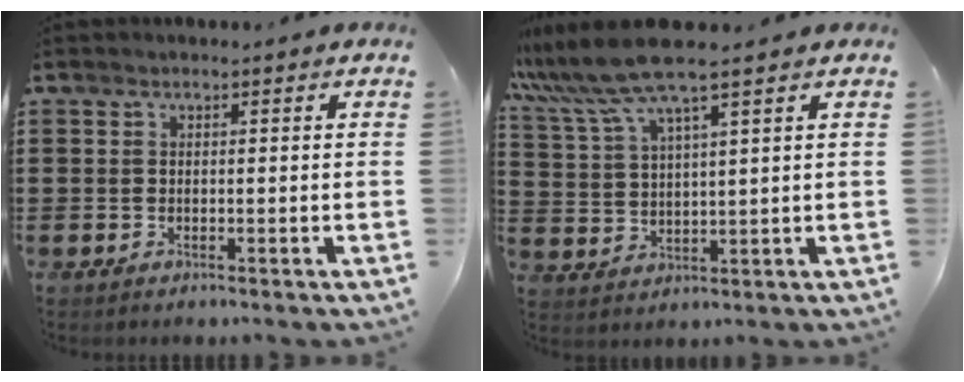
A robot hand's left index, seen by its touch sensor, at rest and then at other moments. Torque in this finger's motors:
{"motor_torque": [0.86, -1.28, 1.03, 0.21]}